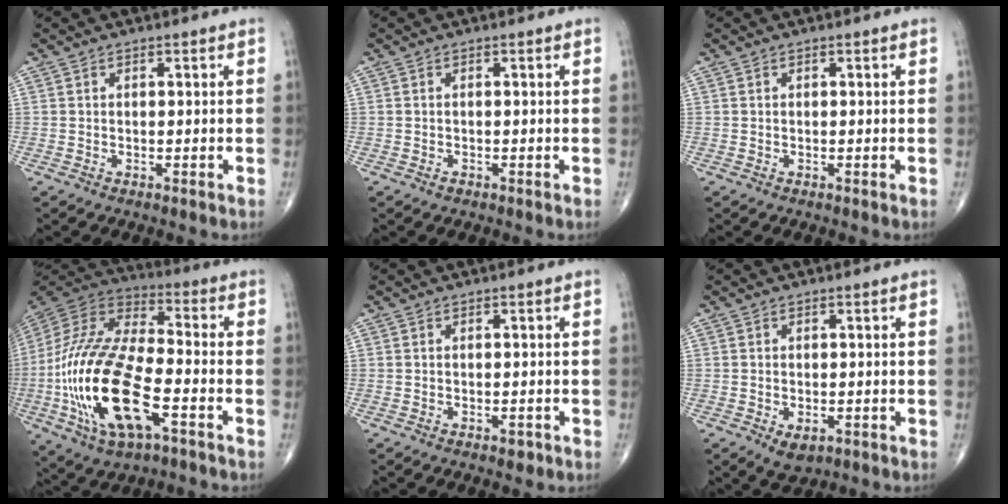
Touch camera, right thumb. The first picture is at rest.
{"total": 0.6, "force": [-0.4, 0.4, 0.3], "torque": [-0.002, 0.001, -0.006]}
{"total": 0.0}
{"total": 25.5, "force": [-7.5, 11.0, 21.8], "torque": [-0.481, 0.012, -0.130]}
{"total": 1.3, "force": [-0.8, 0.7, 0.8], "torque": [-0.008, 0.000, -0.009]}
{"total": 3.6, "force": [-1.3, 2.1, 2.6], "torque": [-0.037, -0.001, -0.011]}